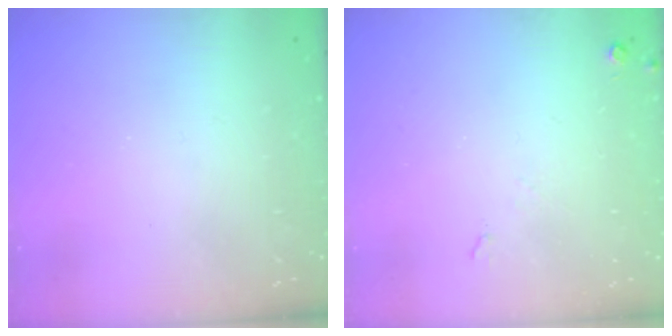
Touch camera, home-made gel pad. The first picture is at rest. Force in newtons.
{"total": 3.5, "press": 3.4, "slide": 0.6}